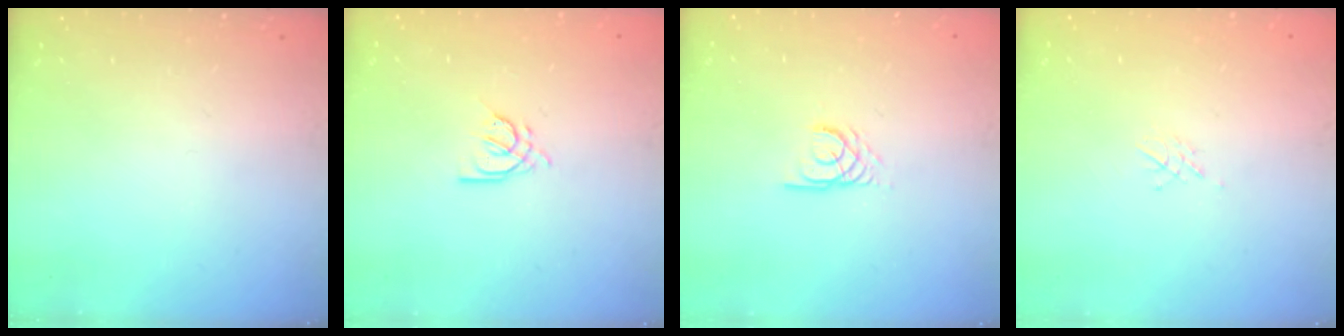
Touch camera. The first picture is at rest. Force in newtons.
{"total": 4.5, "press": 4.5, "slide": 0.7}
{"total": 2.3, "press": 2.3, "slide": 0.1}
{"total": 5.1, "press": 5.1, "slide": 0.2}